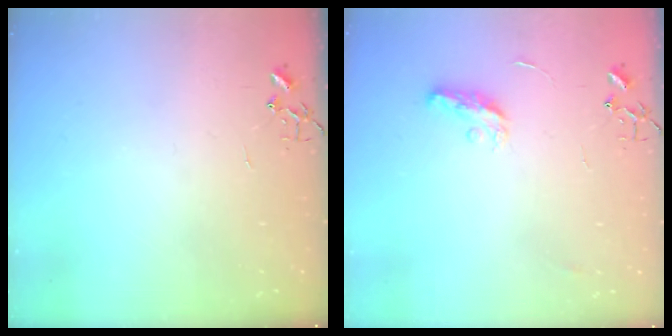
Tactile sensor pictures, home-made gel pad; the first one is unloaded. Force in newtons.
{"total": 6.9, "press": 6.8, "slide": 0.6}